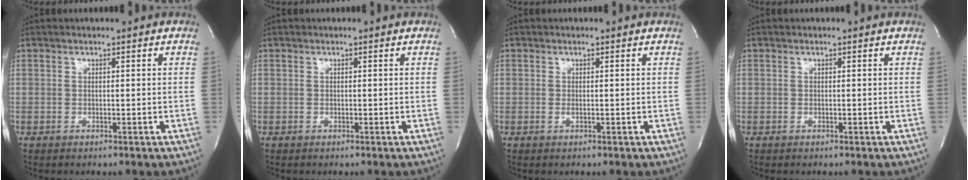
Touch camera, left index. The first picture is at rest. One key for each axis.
{"total": 0.0}
{"total": 0.8, "fx": -0.7, "fy": 0.0, "fz": 0.3, "tx": -0.009, "ty": -0.006, "tz": -0.012}
{"total": 0.0}